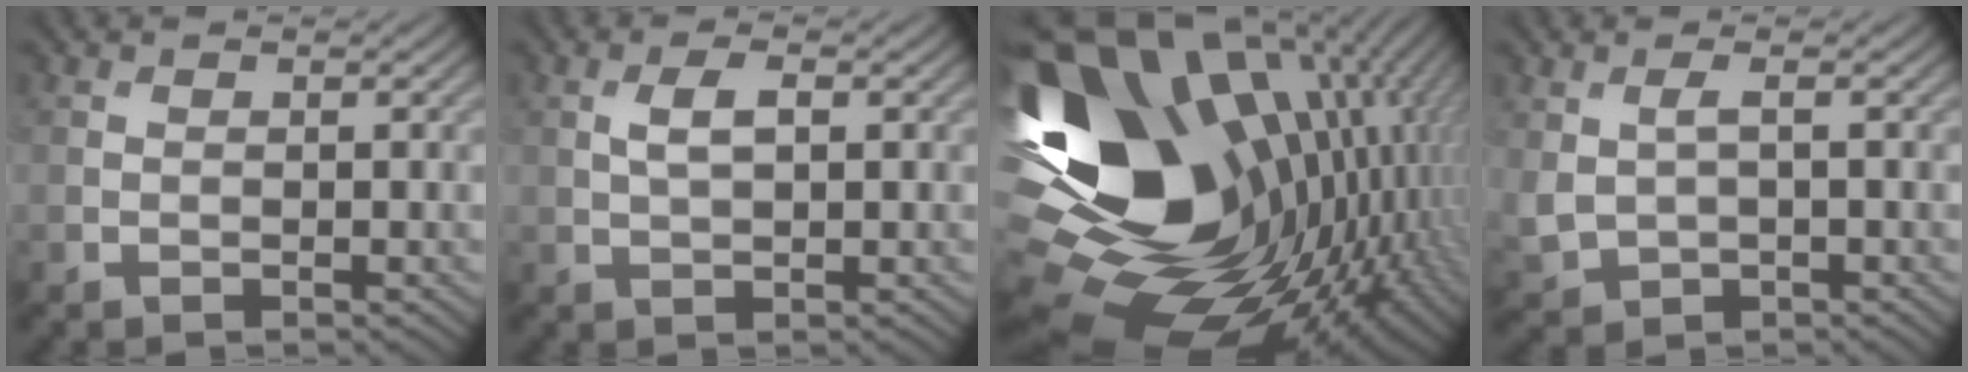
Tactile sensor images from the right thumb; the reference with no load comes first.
{"total": 2.8, "force": [0.6, 1.2, 2.5], "torque": [-0.055, 0.002, 0.012]}
{"total": 21.6, "force": [0.2, 14.9, 15.7], "torque": [-0.324, -0.021, 0.013]}
{"total": 3.3, "force": [0.5, 1.9, 2.7], "torque": [-0.070, -0.005, 0.017]}